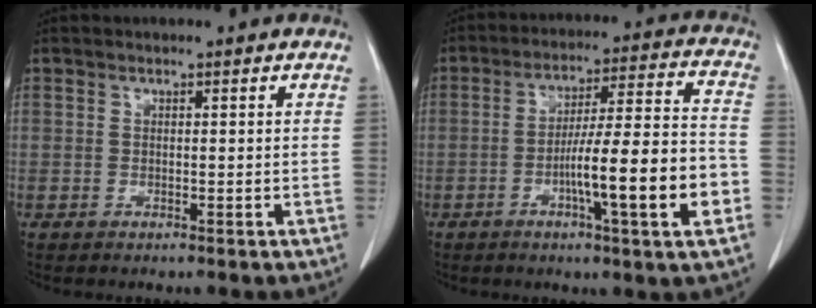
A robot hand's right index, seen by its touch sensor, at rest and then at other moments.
{"total": 14.8, "force": [-4.6, 0.3, 14.0], "torque": [-0.224, 0.004, -0.073]}